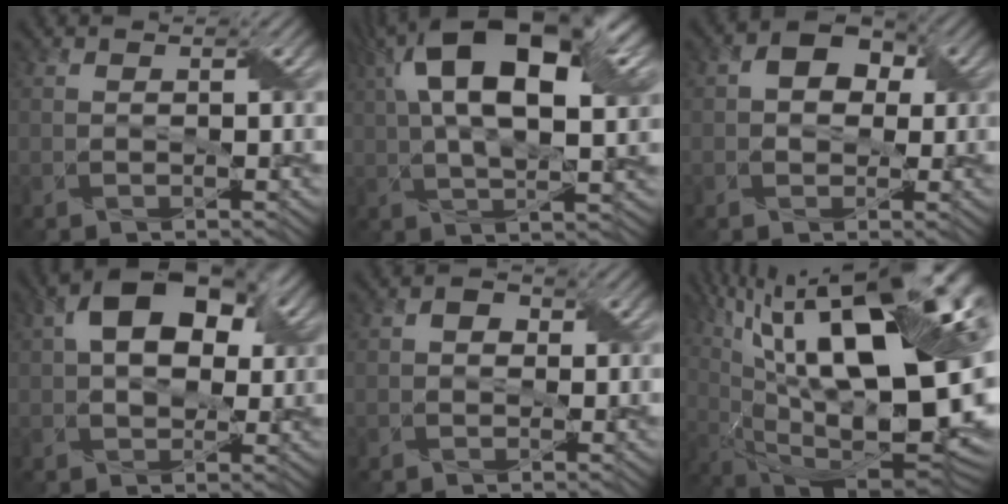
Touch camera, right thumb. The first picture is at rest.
{"total": 16.3, "force": [5.4, 7.5, 13.5], "torque": [-0.238, 0.035, 0.076]}
{"total": 4.7, "force": [0.9, 3.6, 2.9], "torque": [-0.048, 0.006, 0.004]}
{"total": 10.6, "force": [3.2, 6.5, 7.8], "torque": [-0.141, 0.023, 0.043]}
{"total": 1.9, "force": [0.0, 1.7, 0.8], "torque": [-0.014, 0.003, -0.005]}
{"total": 23.8, "force": [7.0, 9.7, 20.6], "torque": [-0.328, 0.054, 0.137]}